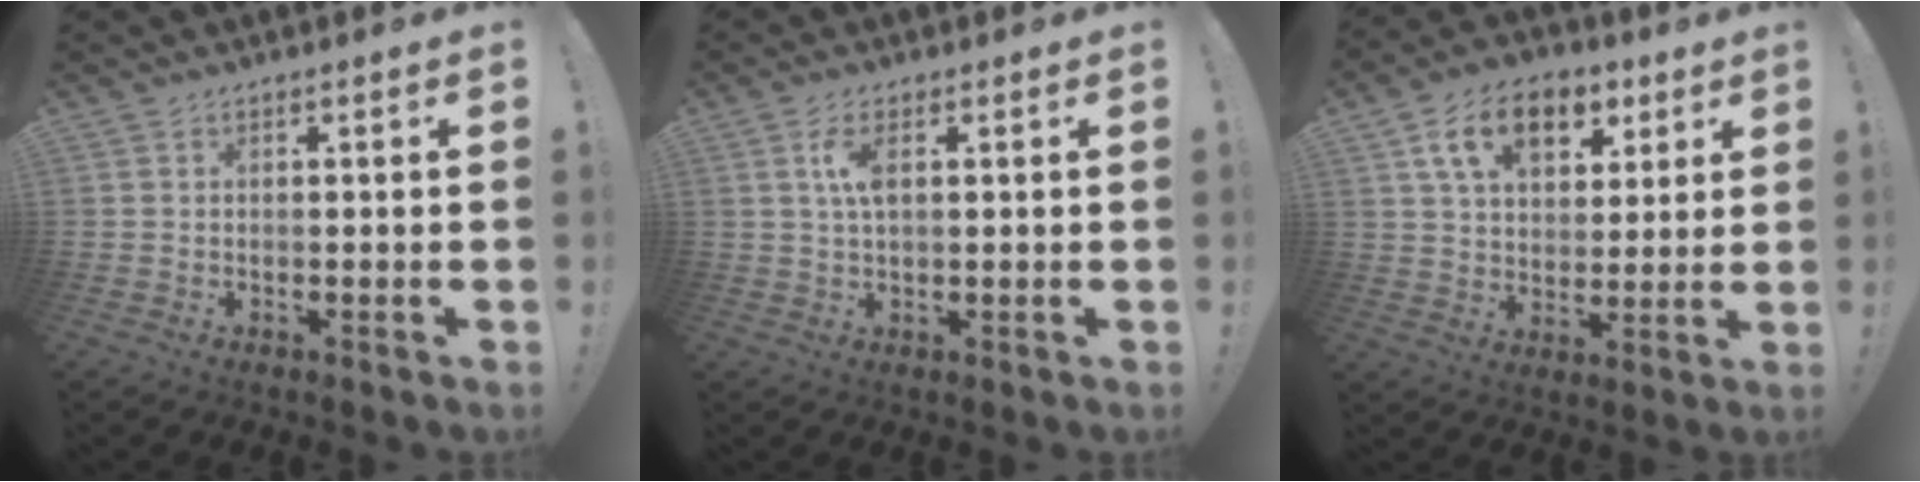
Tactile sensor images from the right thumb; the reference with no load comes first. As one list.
[{"total": 5.1, "force": [1.3, 2.1, 4.5], "torque": [-0.082, -0.003, 0.016]}, {"total": 15.2, "force": [7.2, 10.0, 8.9], "torque": [-0.142, -0.018, 0.134]}]